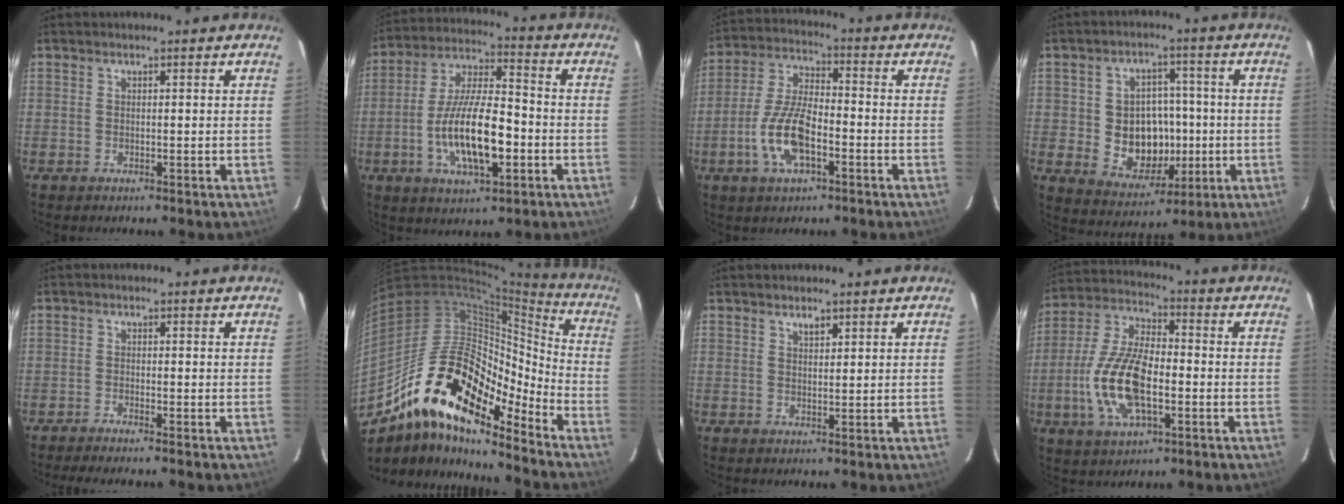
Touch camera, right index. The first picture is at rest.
{"total": 15.4, "force": [-4.3, 5.3, 13.8], "torque": [-0.267, -0.001, -0.074]}
{"total": 11.5, "force": [-4.4, 4.6, 9.5], "torque": [-0.205, 0.002, -0.084]}
{"total": 11.5, "force": [-1.3, 9.4, 6.4], "torque": [-0.135, 0.007, 0.002]}
{"total": 3.3, "force": [-3.0, -0.2, 1.5], "torque": [-0.037, -0.009, -0.053]}
{"total": 22.7, "force": [-15.5, 7.8, 14.6], "torque": [-0.250, -0.019, -0.290]}
{"total": 1.6, "force": [1.2, 0.7, 0.9], "torque": [-0.012, 0.003, 0.021]}
{"total": 15.4, "force": [-3.7, 6.8, 13.3], "torque": [-0.287, 0.000, -0.070]}